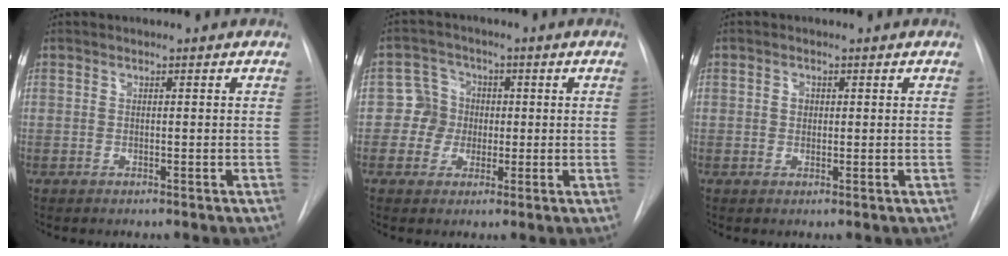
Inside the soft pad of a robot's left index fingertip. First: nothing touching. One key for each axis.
{"total": 5.1, "fx": -0.3, "fy": 5.0, "fz": 0.7, "tx": -0.008, "ty": 0.021, "tz": -0.005}
{"total": 1.2, "fx": 0.2, "fy": 1.1, "fz": 0.6, "tx": -0.010, "ty": 0.001, "tz": 0.002}